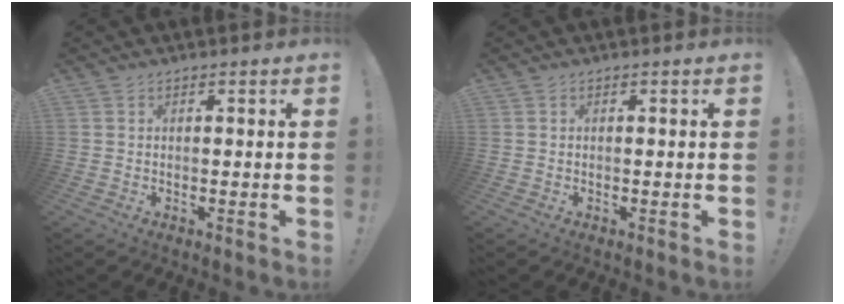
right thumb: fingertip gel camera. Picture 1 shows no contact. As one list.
[{"total": 0.0}]